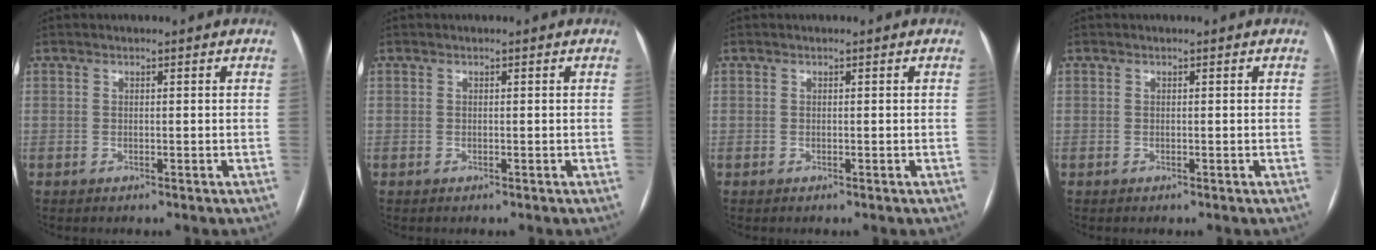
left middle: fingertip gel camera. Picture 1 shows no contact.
{"total": 0.0}
{"total": 0.0}
{"total": 0.0}